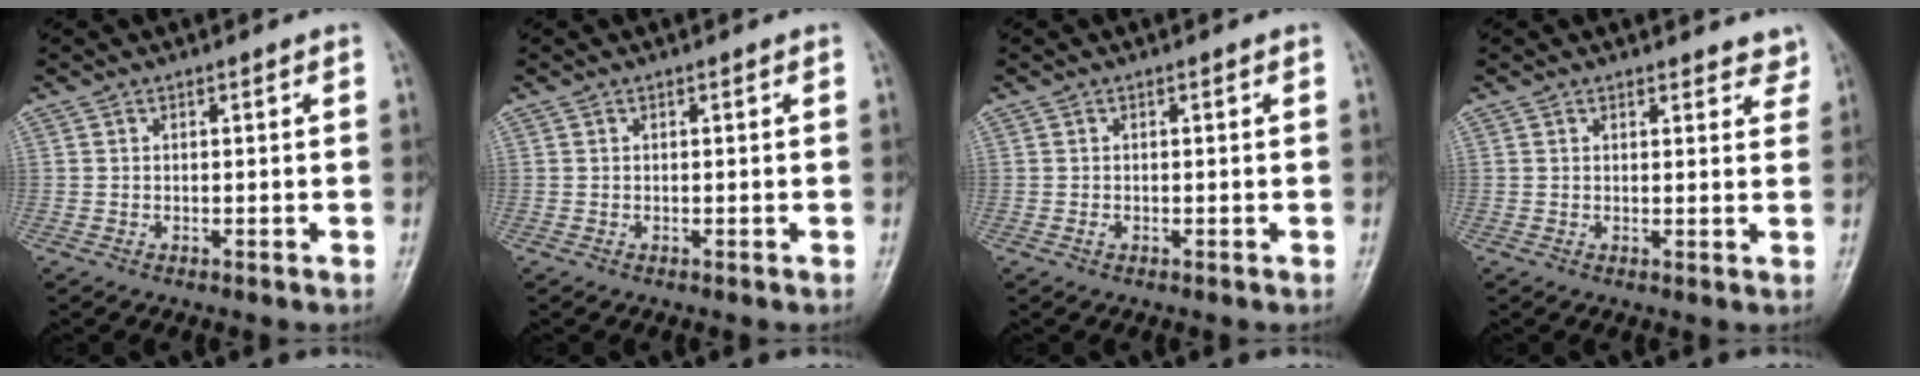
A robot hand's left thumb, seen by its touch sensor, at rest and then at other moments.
{"total": 0.0}
{"total": 0.5, "force": [-0.3, 0.3, 0.2], "torque": [-0.006, 0.006, -0.003]}
{"total": 3.6, "force": [3.3, 1.4, 0.8], "torque": [0.021, -0.016, 0.026]}